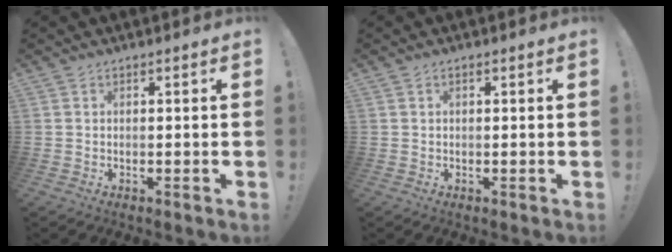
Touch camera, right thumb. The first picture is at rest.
{"total": 0.6, "force": [0.2, 0.3, 0.4], "torque": [-0.009, 0.002, 0.003]}